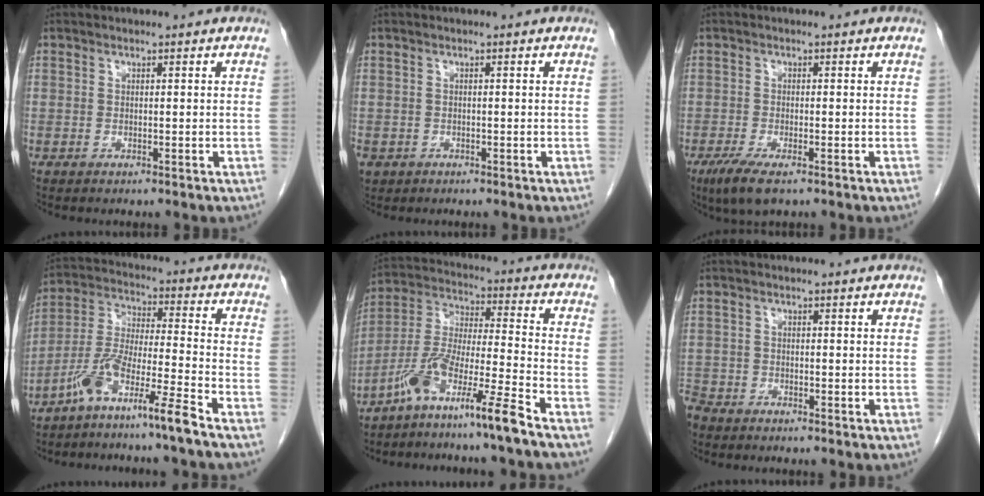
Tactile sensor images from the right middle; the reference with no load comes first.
{"total": 2.5, "force": [-1.4, 1.9, 0.6], "torque": [-0.015, -0.002, -0.020]}
{"total": 5.2, "force": [-3.3, 1.2, 3.8], "torque": [-0.076, -0.013, -0.054]}
{"total": 9.8, "force": [-7.2, -1.1, 6.6], "torque": [-0.141, -0.010, -0.140]}
{"total": 11.6, "force": [-8.4, -1.3, 7.9], "torque": [-0.163, -0.011, -0.159]}
{"total": 3.6, "force": [-3.3, 1.5, 0.5], "torque": [-0.014, -0.006, -0.065]}